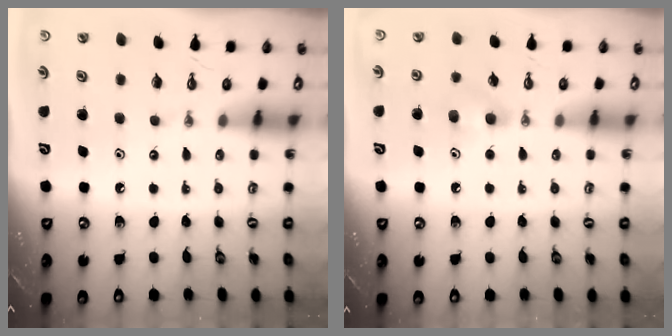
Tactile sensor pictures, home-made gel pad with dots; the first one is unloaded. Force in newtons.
{"total": 5.2, "press": 5.0, "slide": 1.3}